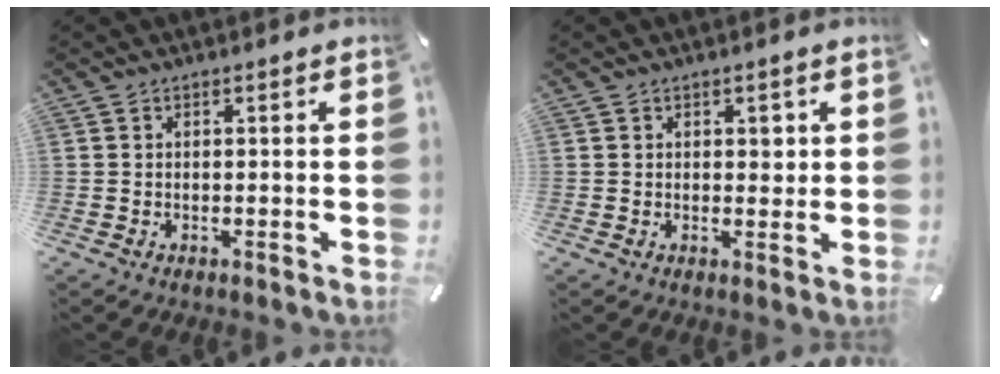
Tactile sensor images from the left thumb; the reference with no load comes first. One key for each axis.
{"total": 2.3, "fx": 0.7, "fy": 1.7, "fz": 1.3, "tx": -0.004, "ty": -0.005, "tz": 0.006}